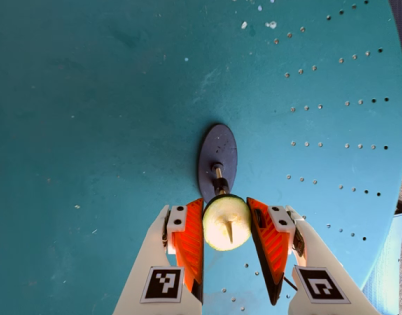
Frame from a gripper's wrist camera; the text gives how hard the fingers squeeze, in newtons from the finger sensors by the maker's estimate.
{"total": 14.2, "left": 14.6, "right": 13.7}